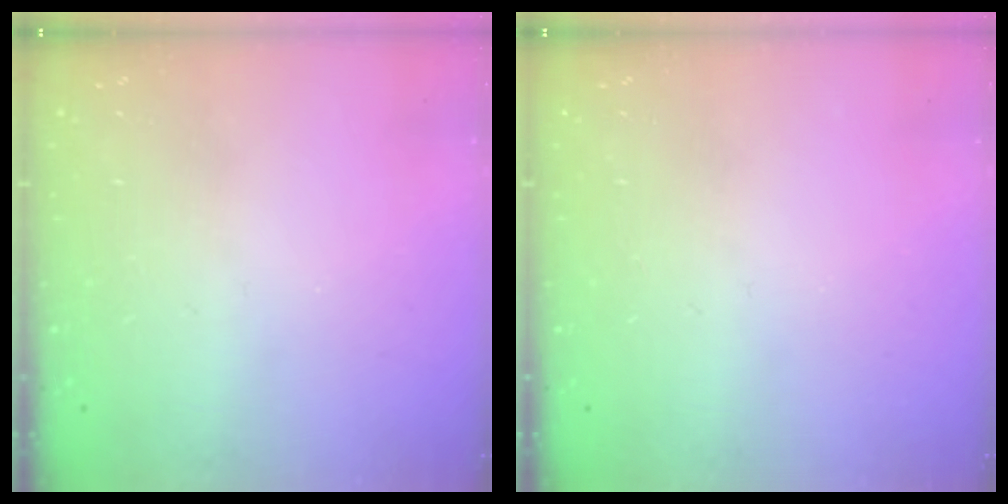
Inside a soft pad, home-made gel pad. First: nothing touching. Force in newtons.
{"total": 0.0}